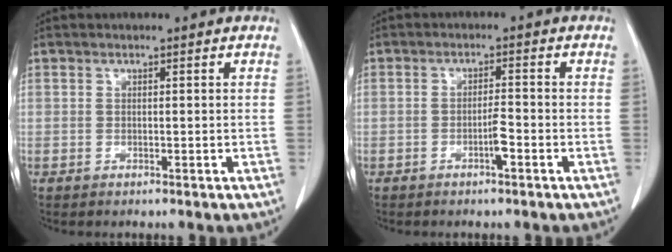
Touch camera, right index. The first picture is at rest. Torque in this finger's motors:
{"motor_torque": [0.35, -0.30, 0.07, 0.06]}